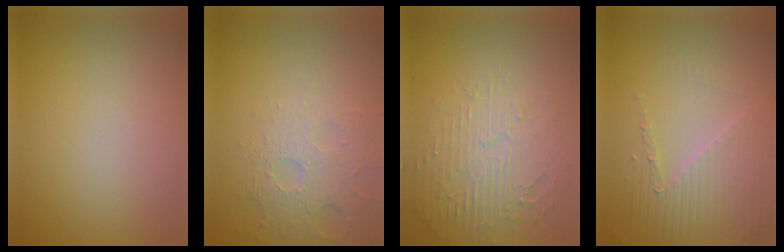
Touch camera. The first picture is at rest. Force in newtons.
{"total": 4.9, "press": 3.3, "slide": 3.6}
{"total": 5.2, "press": 3.3, "slide": 4.1}
{"total": 4.4, "press": 3.5, "slide": 2.6}